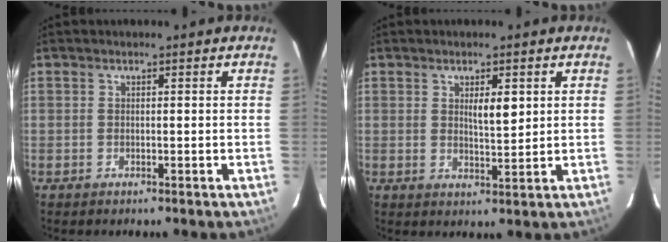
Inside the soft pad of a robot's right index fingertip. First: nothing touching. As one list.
[{"total": 3.8, "force": [1.3, 0.9, 3.4], "torque": [-0.057, -0.004, 0.023]}]